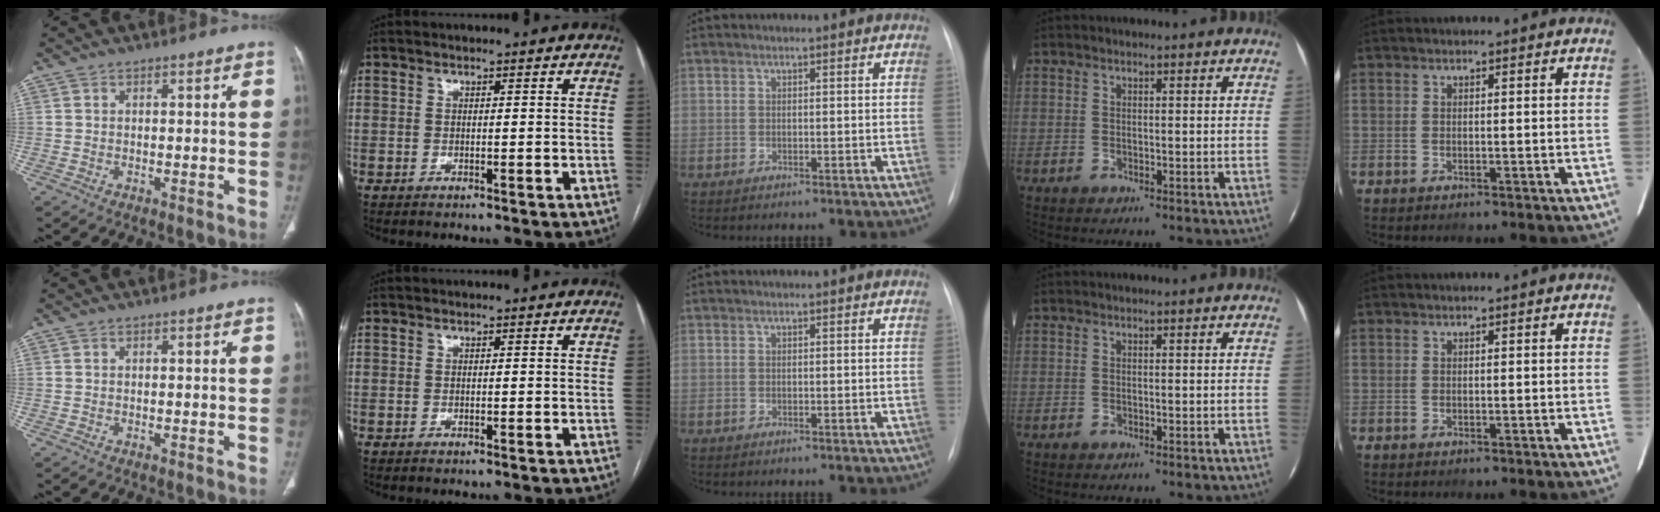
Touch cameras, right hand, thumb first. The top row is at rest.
{}